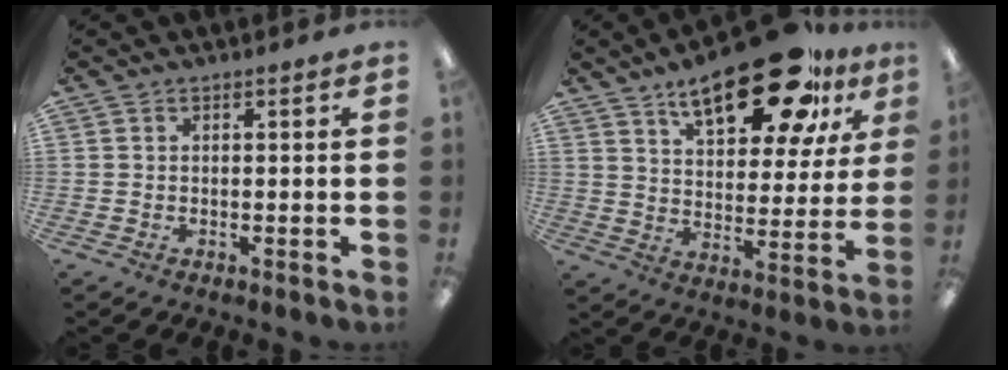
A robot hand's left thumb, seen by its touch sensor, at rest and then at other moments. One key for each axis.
{"total": 21.9, "fx": 14.0, "fy": 8.9, "fz": 14.3, "tx": -0.210, "ty": -0.070, "tz": 0.227}